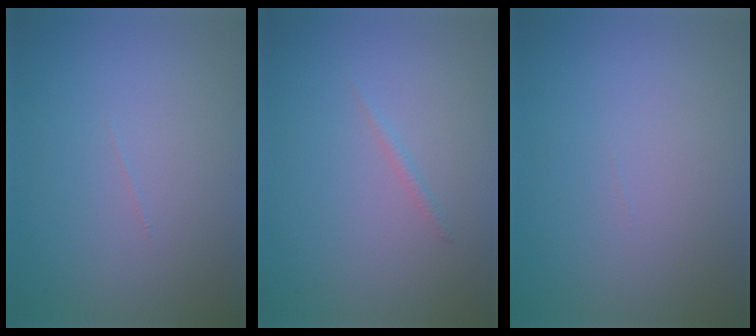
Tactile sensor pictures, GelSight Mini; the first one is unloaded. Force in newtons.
{"total": 0.6, "press": 0.6, "slide": 0.1}
{"total": 0.0}